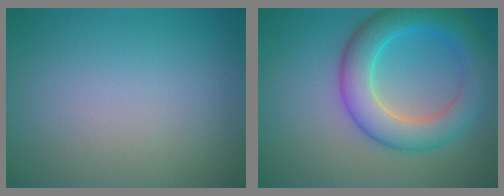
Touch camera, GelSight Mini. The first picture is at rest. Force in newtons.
{"total": 6.8, "press": 6.8, "slide": 0.0}